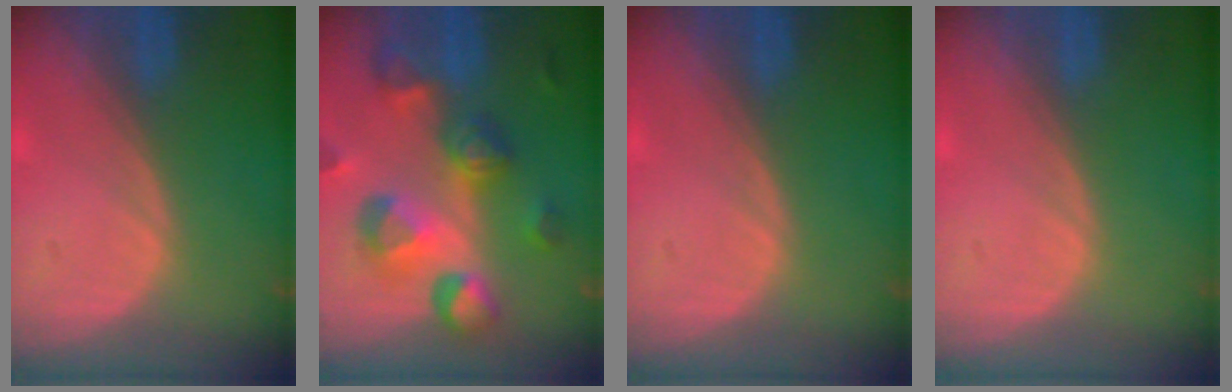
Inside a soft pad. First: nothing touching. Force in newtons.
{"total": 11.1, "press": 10.0, "slide": 4.9}
{"total": 0.0}
{"total": 0.0}